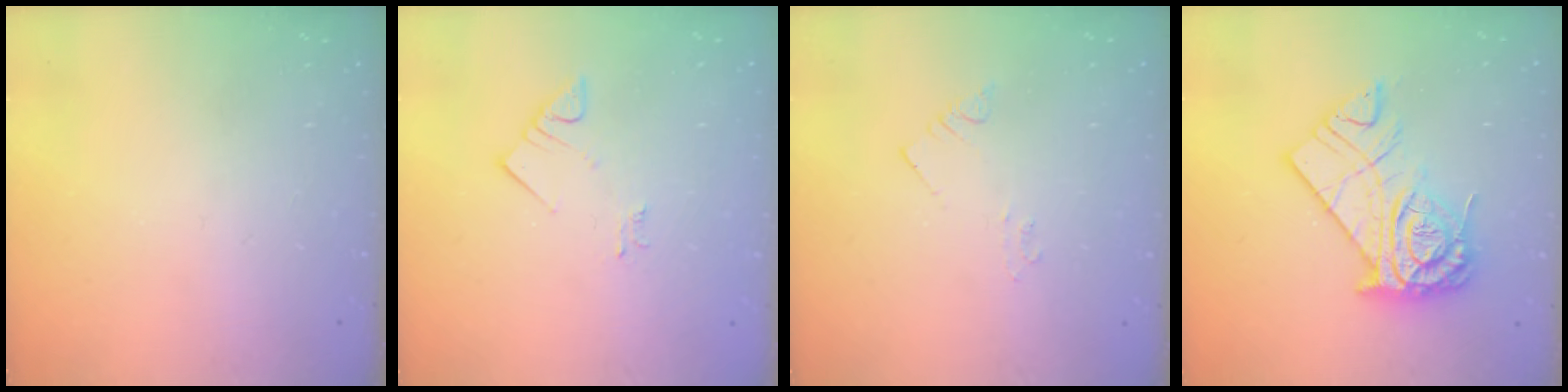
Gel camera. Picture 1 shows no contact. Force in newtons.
{"total": 3.3, "press": 3.3, "slide": 0.1}
{"total": 2.1, "press": 2.1, "slide": 0.3}
{"total": 18.2, "press": 18.1, "slide": 1.6}